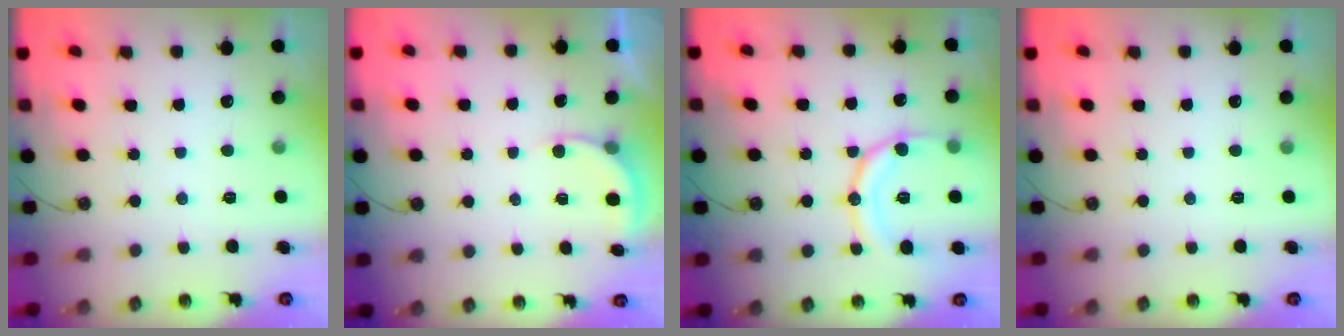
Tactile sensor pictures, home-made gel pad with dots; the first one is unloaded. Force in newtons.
{"total": 2.1, "press": 2.1, "slide": 0.2}
{"total": 13.9, "press": 13.9, "slide": 1.5}
{"total": 0.0}